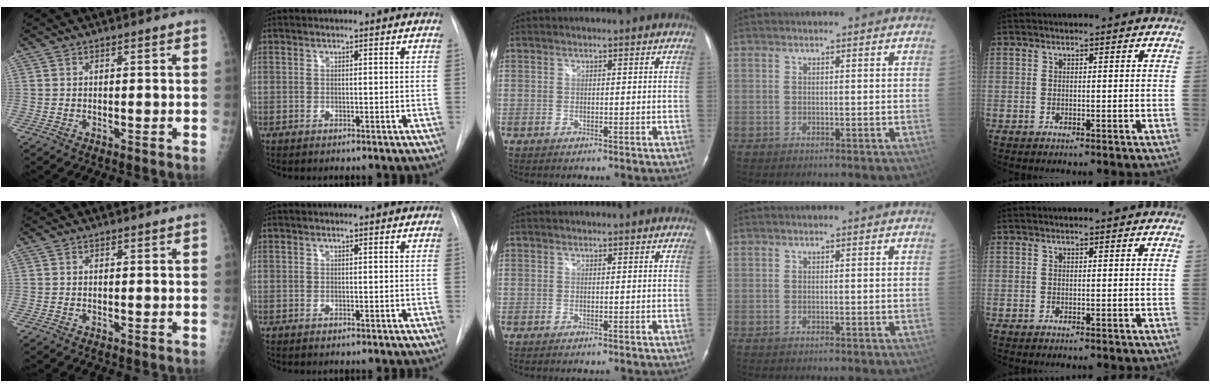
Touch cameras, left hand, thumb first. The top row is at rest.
{}